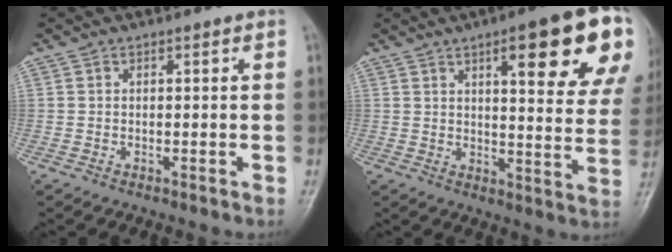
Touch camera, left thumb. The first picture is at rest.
{"total": 19.5, "force": [9.0, 4.9, 16.6], "torque": [-0.185, -0.025, 0.115]}